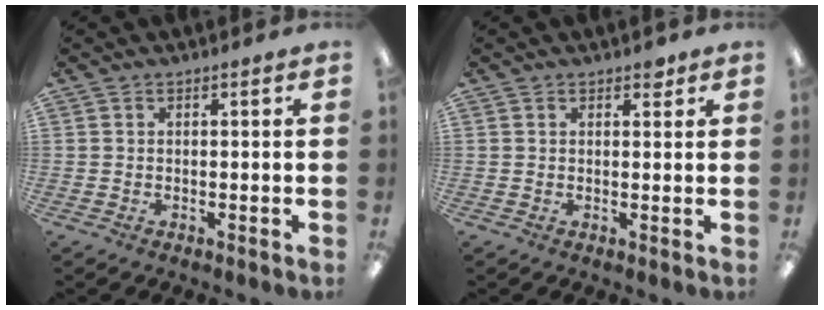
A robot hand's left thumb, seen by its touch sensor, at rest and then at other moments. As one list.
[{"total": 1.9, "force": [1.3, 1.1, 0.9], "torque": [0.004, -0.008, 0.019]}]